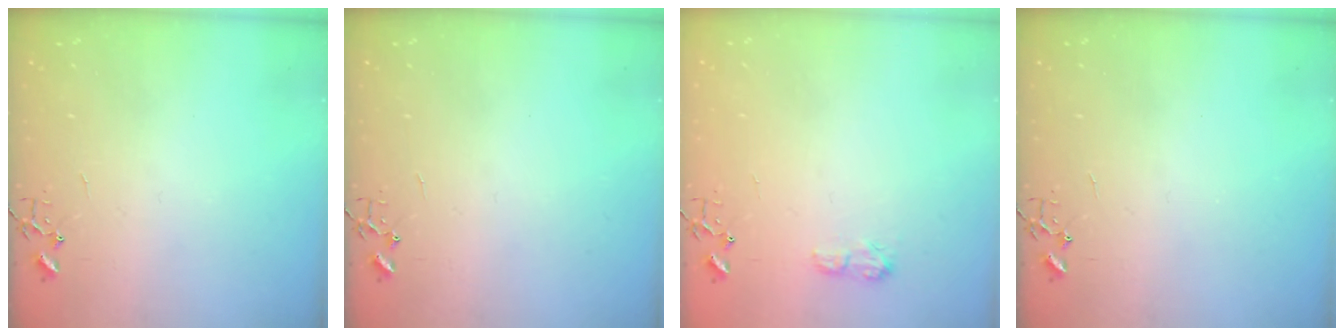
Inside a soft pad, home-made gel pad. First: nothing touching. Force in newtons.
{"total": 0.0}
{"total": 7.0, "press": 7.0, "slide": 0.8}
{"total": 0.0}